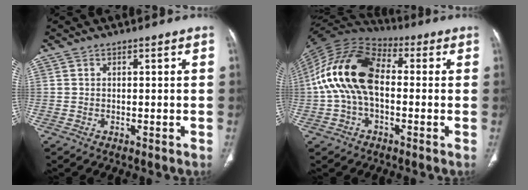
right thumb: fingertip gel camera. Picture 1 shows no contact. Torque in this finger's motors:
{"motor_torque": [2.47, 2.54, 1.19, -1.05, 0.67]}